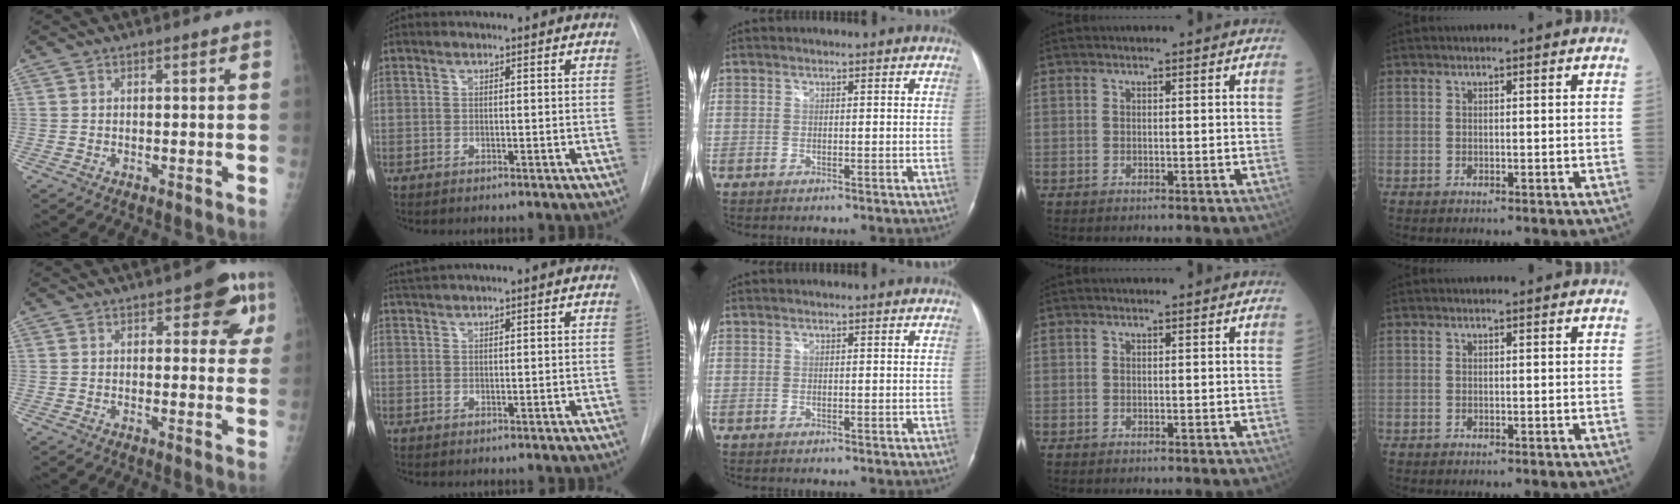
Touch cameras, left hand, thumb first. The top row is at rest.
{"thumb": {"total": 7.3, "force": [3.1, 3.8, 5.4], "torque": [-0.021, -0.005, 0.027]}, "index": {"total": 2.4, "force": [2.3, -0.4, 0.6], "torque": [-0.006, 0.023, 0.046]}}